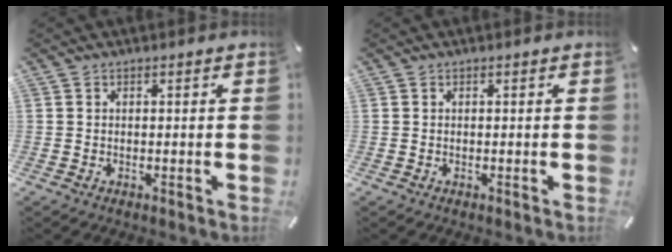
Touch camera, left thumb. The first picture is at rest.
{"total": 0.0}